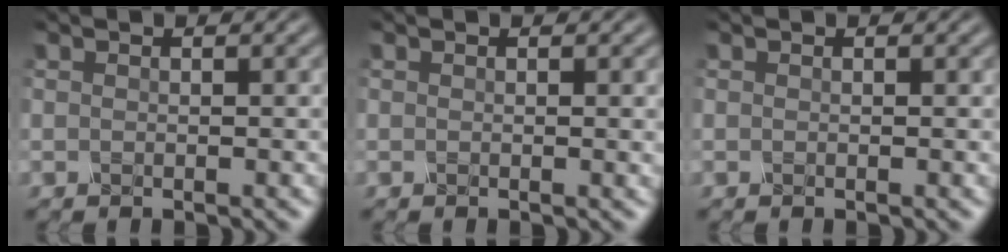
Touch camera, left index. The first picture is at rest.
{"total": 0.9, "force": [0.1, 0.4, 0.8], "torque": [-0.005, 0.002, -0.001]}
{"total": 0.0}